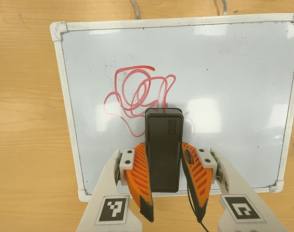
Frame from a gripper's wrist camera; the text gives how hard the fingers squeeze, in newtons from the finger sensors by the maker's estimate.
{"total": 3.4, "left": 1.9, "right": 4.9}